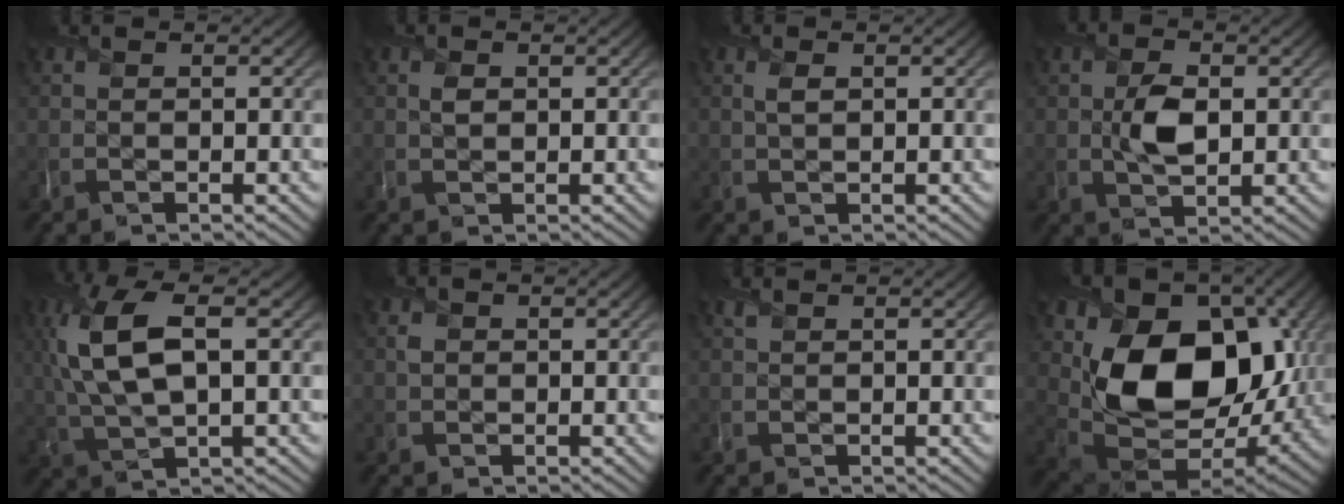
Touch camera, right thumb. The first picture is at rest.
{"total": 1.1, "force": [0.3, 0.9, 0.5], "torque": [-0.014, -0.005, 0.008]}
{"total": 1.4, "force": [0.6, 0.7, 1.0], "torque": [-0.026, -0.002, 0.013]}
{"total": 4.4, "force": [0.1, 2.8, 3.5], "torque": [-0.070, -0.006, 0.003]}
{"total": 11.4, "force": [2.2, 4.8, 10.0], "torque": [-0.244, 0.009, 0.042]}
{"total": 1.0, "force": [0.4, 0.9, 0.2], "torque": [-0.008, -0.002, 0.006]}
{"total": 0.7, "force": [0.7, 0.2, 0.1], "torque": [-0.005, -0.001, 0.015]}
{"total": 16.1, "force": [3.0, 11.6, 10.7], "torque": [-0.180, -0.023, 0.064]}